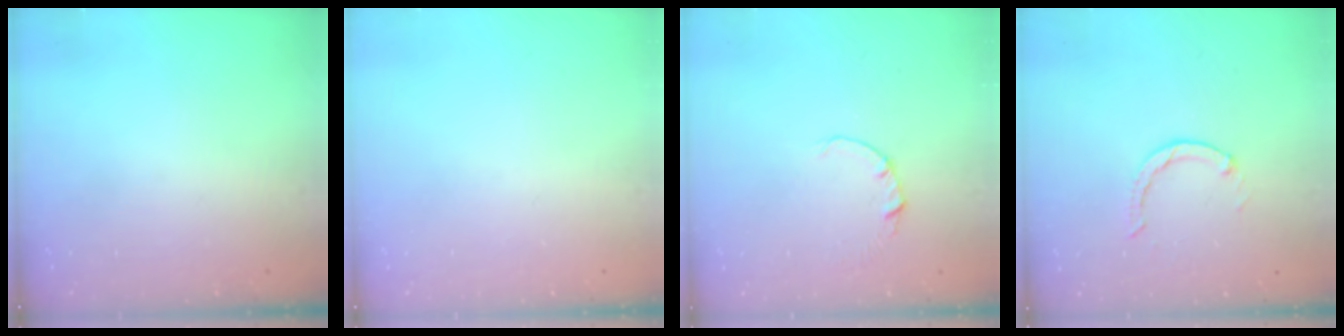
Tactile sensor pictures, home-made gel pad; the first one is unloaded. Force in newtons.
{"total": 0.0}
{"total": 0.5, "press": 0.5, "slide": 0.1}
{"total": 0.0}